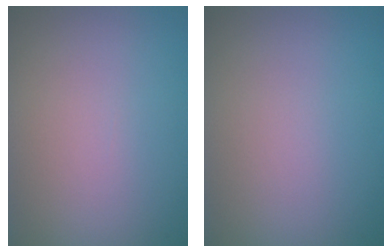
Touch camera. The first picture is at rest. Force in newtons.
{"total": 0.0}